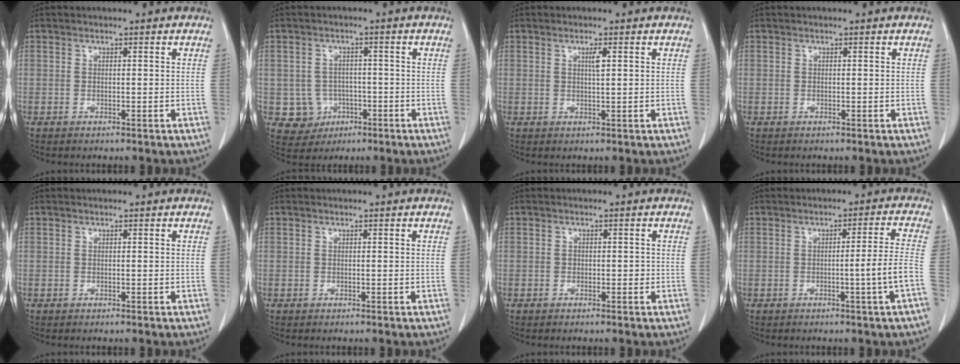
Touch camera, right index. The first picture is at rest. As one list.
[{"total": 5.2, "force": [-1.3, 5.0, 0.7], "torque": [-0.007, 0.008, -0.012]}, {"total": 1.5, "force": [0.5, 0.0, 1.4], "torque": [-0.028, -0.001, 0.009]}, {"total": 0.0}, {"total": 0.0}, {"total": 0.0}, {"total": 1.0, "force": [-0.1, 0.7, 0.6], "torque": [-0.003, 0.004, -0.001]}, {"total": 6.6, "force": [-2.2, -1.7, 6.0], "torque": [-0.078, -0.004, -0.035]}]